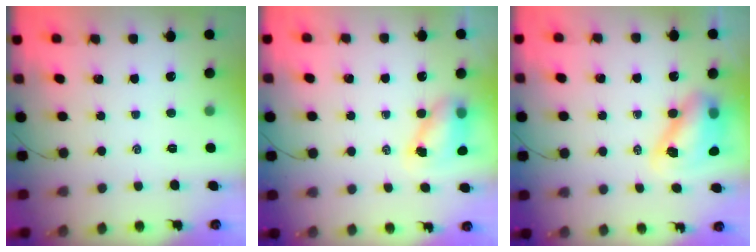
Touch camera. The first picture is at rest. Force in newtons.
{"total": 6.4, "press": 6.3, "slide": 0.8}
{"total": 9.2, "press": 9.0, "slide": 2.1}